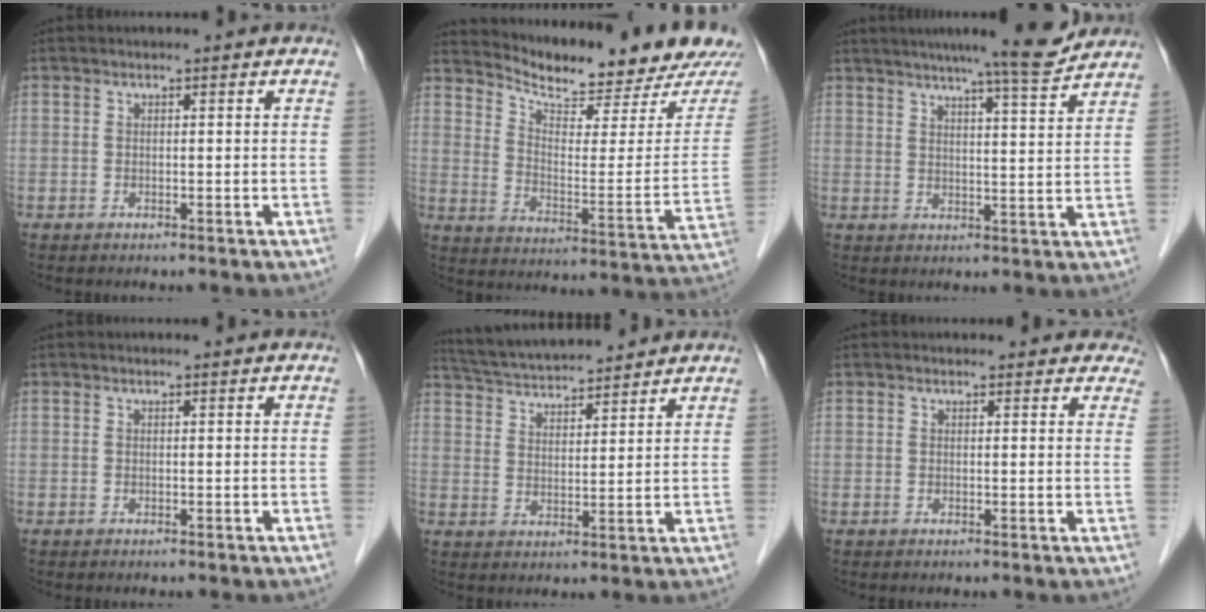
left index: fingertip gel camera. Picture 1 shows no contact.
{"total": 17.2, "force": [16.4, 0.7, 5.2], "torque": [-0.092, -0.076, 0.222]}
{"total": 10.7, "force": [9.6, -0.5, 4.7], "torque": [-0.071, -0.005, 0.124]}
{"total": 0.0}
{"total": 11.7, "force": [11.0, 1.1, 4.0], "torque": [-0.077, 0.025, 0.184]}
{"total": 4.5, "force": [4.1, 1.9, 0.6], "torque": [0.019, -0.006, 0.022]}